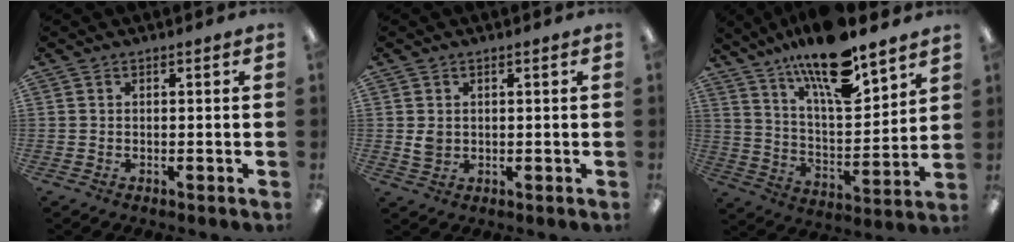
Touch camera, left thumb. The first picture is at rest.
{"total": 2.4, "force": [0.8, 1.9, 1.2], "torque": [-0.017, -0.001, 0.012]}
{"total": 18.2, "force": [13.7, 5.1, 10.8], "torque": [-0.186, -0.085, 0.230]}